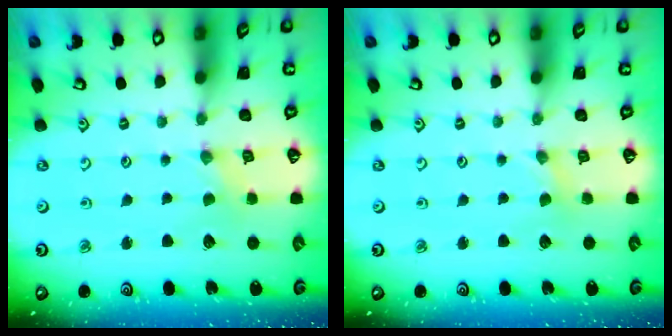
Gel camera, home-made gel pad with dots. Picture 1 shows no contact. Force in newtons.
{"total": 0.8, "press": 0.7, "slide": 0.3}